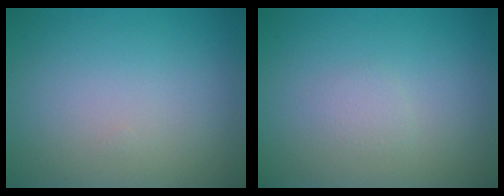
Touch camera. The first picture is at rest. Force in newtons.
{"total": 0.9, "press": 0.9, "slide": 0.0}